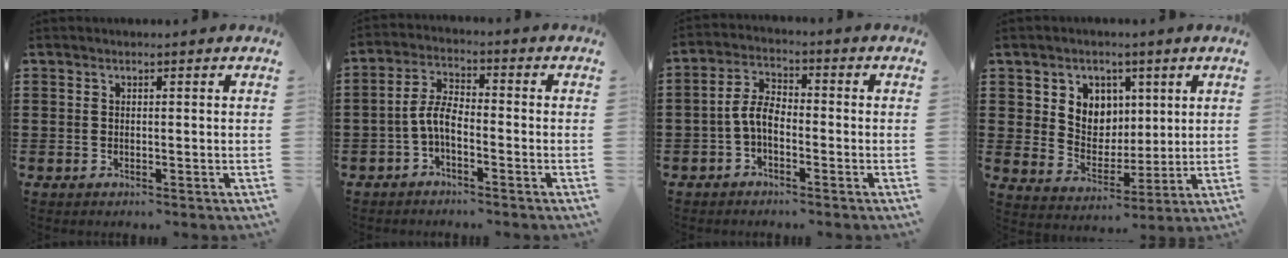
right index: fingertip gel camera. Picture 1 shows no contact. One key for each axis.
{"total": 4.7, "fx": -1.9, "fy": 1.9, "fz": 3.9, "tx": -0.098, "ty": 0.003, "tz": -0.046}
{"total": 4.8, "fx": -1.7, "fy": 2.4, "fz": 3.7, "tx": -0.096, "ty": 0.003, "tz": -0.041}
{"total": 5.7, "fx": 2.5, "fy": 5.1, "fz": 0.8, "tx": -0.040, "ty": -0.001, "tz": 0.043}